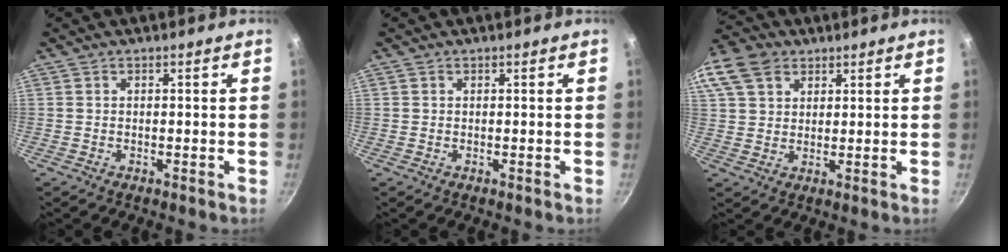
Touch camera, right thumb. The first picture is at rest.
{"total": 0.0}
{"total": 14.8, "force": [7.3, 10.6, 7.3], "torque": [-0.164, 0.022, 0.135]}